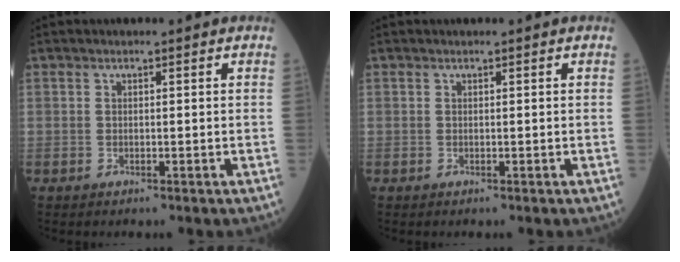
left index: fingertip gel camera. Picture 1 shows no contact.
{"total": 0.0}